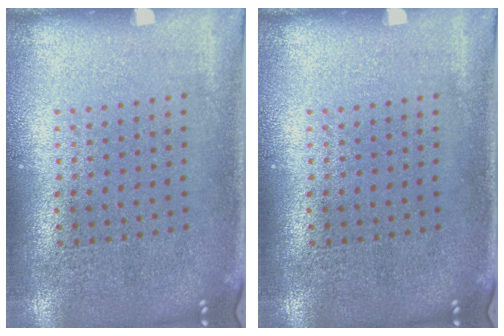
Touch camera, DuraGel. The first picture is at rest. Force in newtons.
{"total": 0.0}